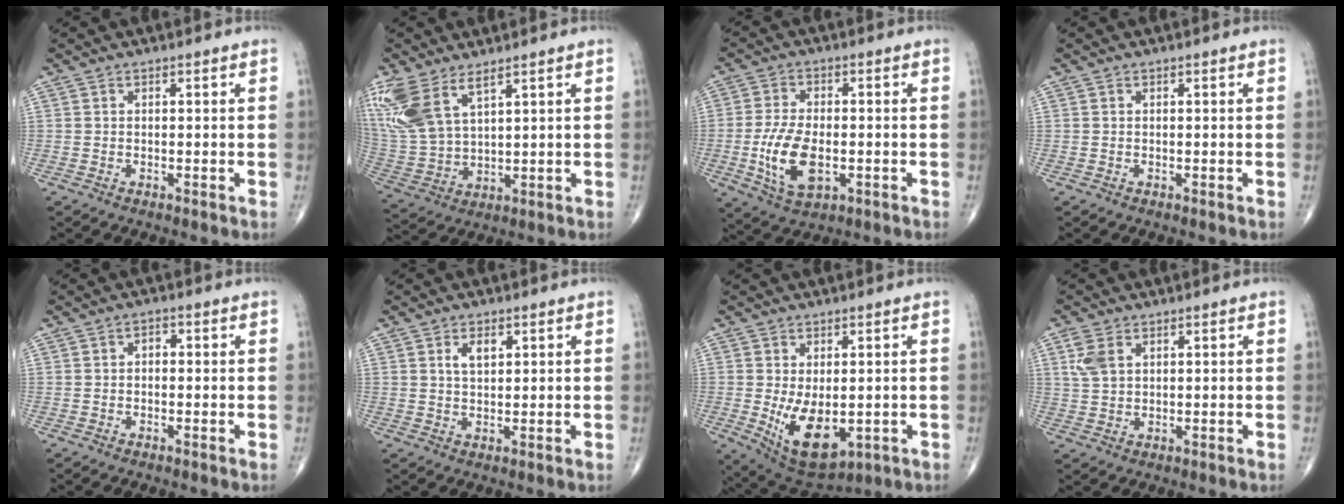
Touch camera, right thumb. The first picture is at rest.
{"total": 13.3, "force": [7.7, 6.0, 9.1], "torque": [-0.207, -0.023, 0.171]}
{"total": 10.8, "force": [-2.3, 5.6, 8.9], "torque": [-0.172, -0.002, -0.036]}
{"total": 0.0}
{"total": 1.4, "force": [-0.1, 1.0, 1.0], "torque": [-0.004, 0.008, -0.008]}
{"total": 3.2, "force": [1.3, 1.7, 2.4], "torque": [-0.036, -0.005, 0.023]}
{"total": 10.7, "force": [-1.7, 5.8, 8.8], "torque": [-0.138, -0.016, -0.006]}
{"total": 4.5, "force": [1.9, 2.8, 3.0], "torque": [-0.064, 0.003, 0.044]}